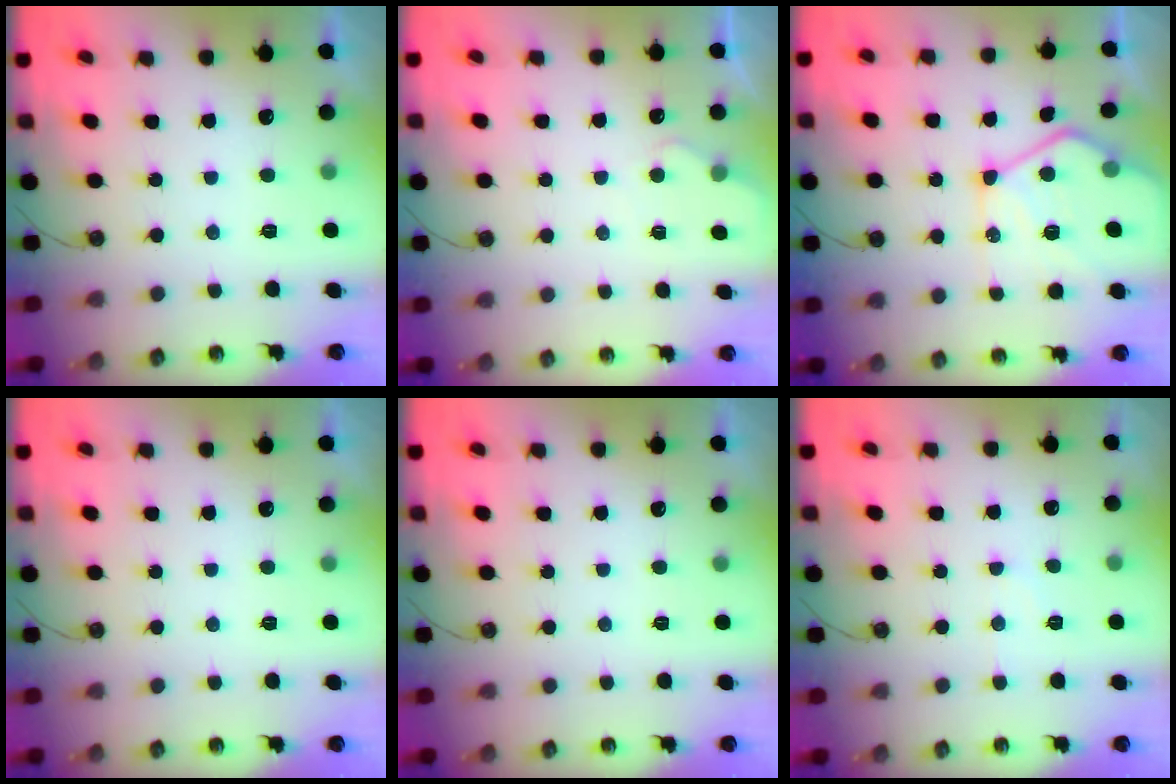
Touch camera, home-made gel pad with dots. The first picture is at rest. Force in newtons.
{"total": 3.5, "press": 3.4, "slide": 0.5}
{"total": 15.5, "press": 15.4, "slide": 1.4}
{"total": 0.0}
{"total": 0.0}
{"total": 6.1, "press": 6.1, "slide": 0.9}